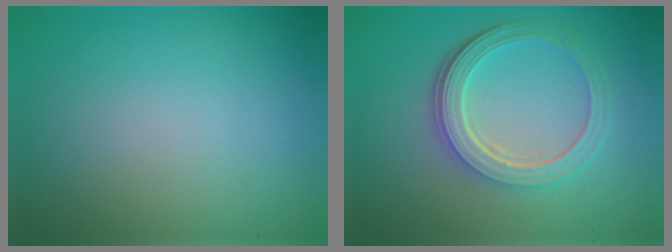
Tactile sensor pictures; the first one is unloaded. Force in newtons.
{"total": 5.4, "press": 3.9, "slide": 3.7}